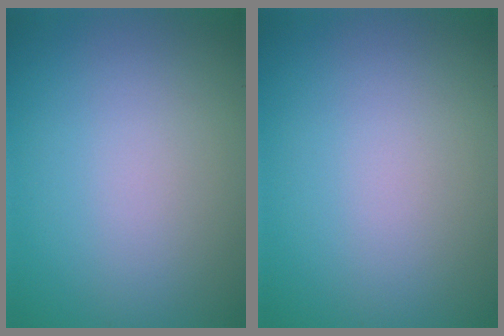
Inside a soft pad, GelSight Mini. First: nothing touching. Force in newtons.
{"total": 0.0}